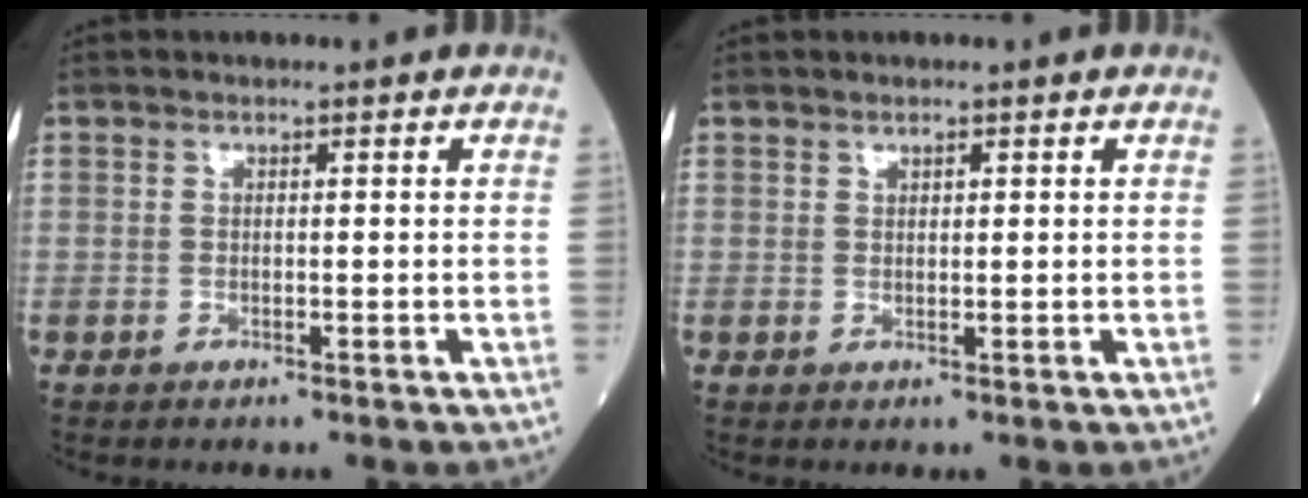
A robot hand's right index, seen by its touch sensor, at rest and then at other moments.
{"total": 0.6, "force": [0.4, 0.3, 0.3], "torque": [-0.005, -0.003, 0.008]}